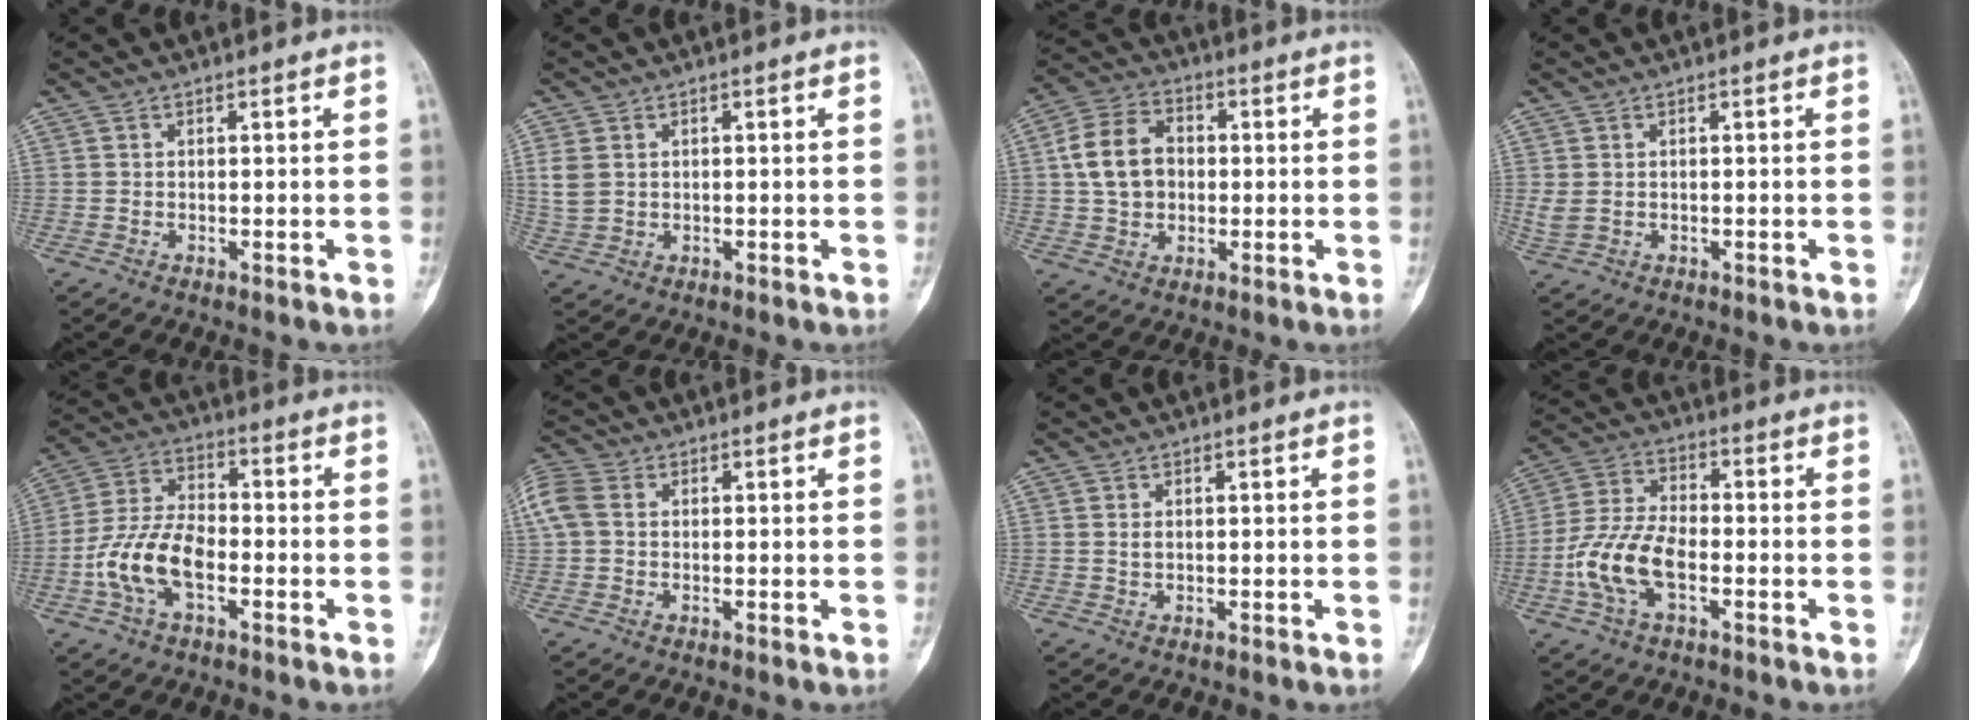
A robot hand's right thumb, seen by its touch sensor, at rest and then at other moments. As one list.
[{"total": 3.9, "force": [0.7, 2.9, 2.4], "torque": [-0.057, 0.002, 0.019]}, {"total": 10.6, "force": [0.8, 8.0, 6.9], "torque": [-0.108, 0.019, 0.008]}, {"total": 2.1, "force": [0.0, 1.5, 1.5], "torque": [-0.045, 0.004, 0.005]}, {"total": 11.8, "force": [-3.7, 6.3, 9.3], "torque": [-0.186, 0.032, -0.073]}, {"total": 6.2, "force": [0.7, 4.5, 4.1], "torque": [-0.113, 0.018, 0.010]}, {"total": 0.8, "force": [0.2, 0.5, 0.6], "torque": [-0.011, 0.001, 0.004]}, {"total": 11.5, "force": [-3.4, 5.9, 9.3], "torque": [-0.195, 0.027, -0.069]}]